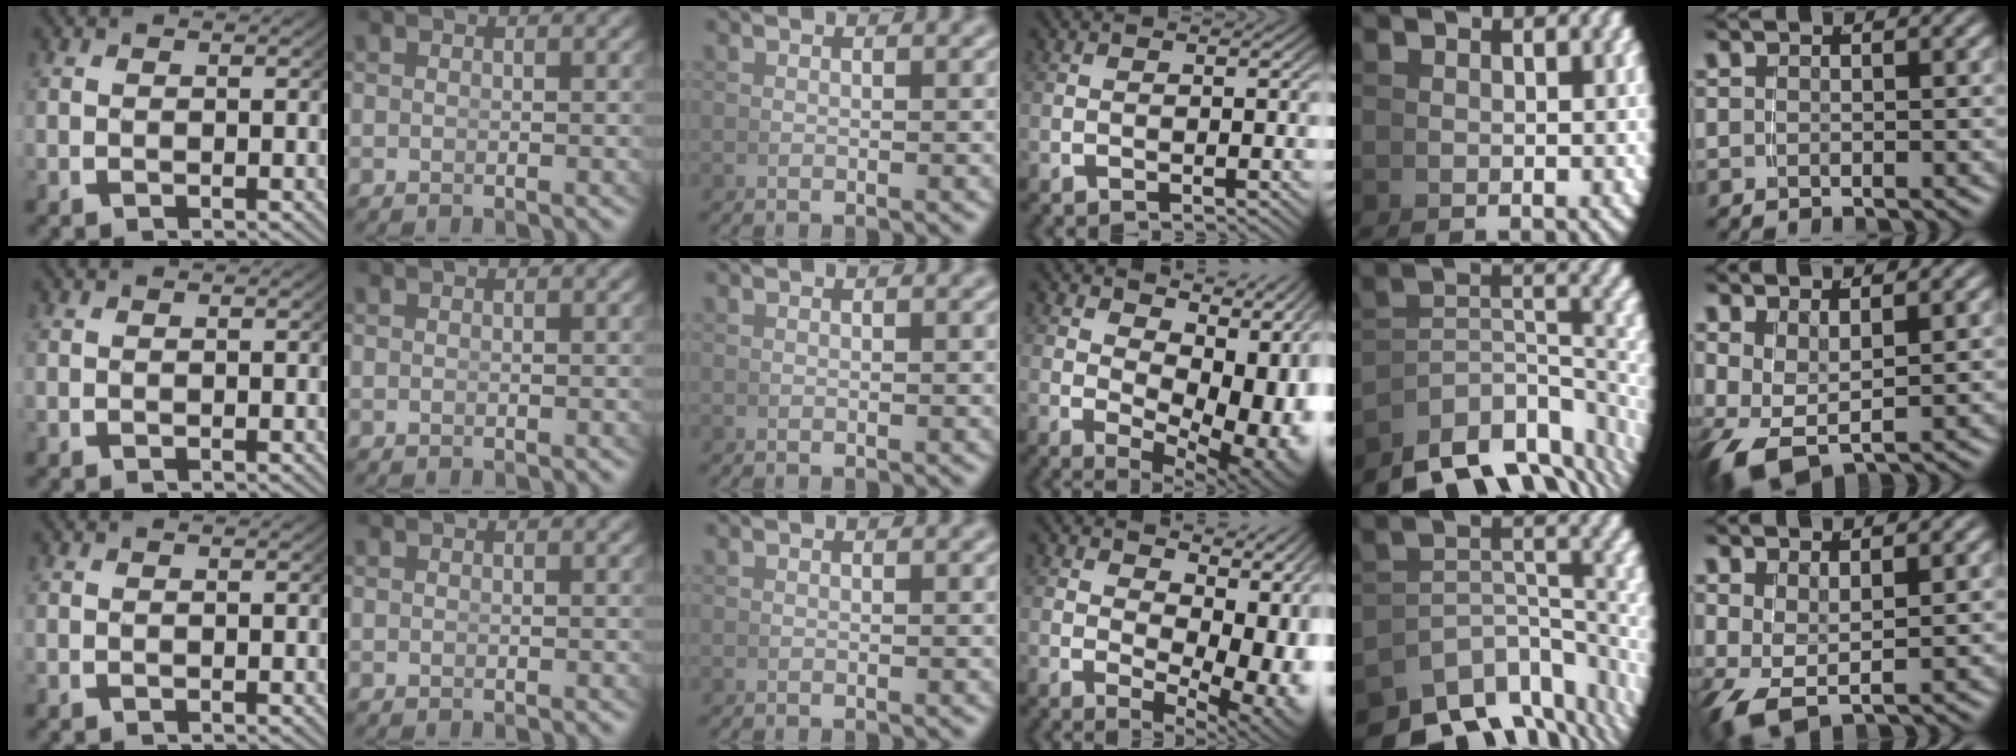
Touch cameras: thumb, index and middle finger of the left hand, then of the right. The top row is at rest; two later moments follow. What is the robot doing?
{"motion": "grasp_and_lifting", "object": "whiteboard"}